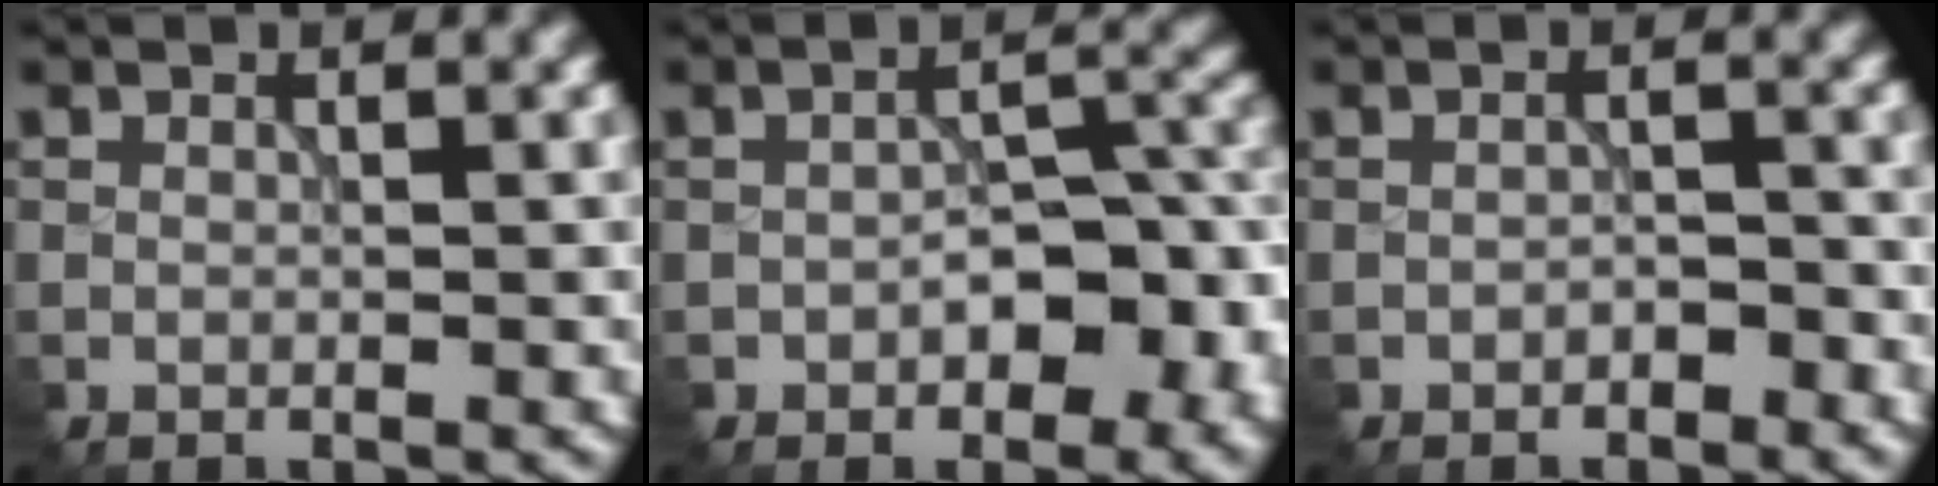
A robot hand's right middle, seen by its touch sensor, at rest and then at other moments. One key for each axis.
{"total": 7.8, "fx": -2.3, "fy": 4.5, "fz": 5.9, "tx": -0.079, "ty": -0.006, "tz": -0.031}
{"total": 1.5, "fx": -1.0, "fy": 0.9, "fz": 0.6, "tx": -0.016, "ty": 0.001, "tz": -0.015}